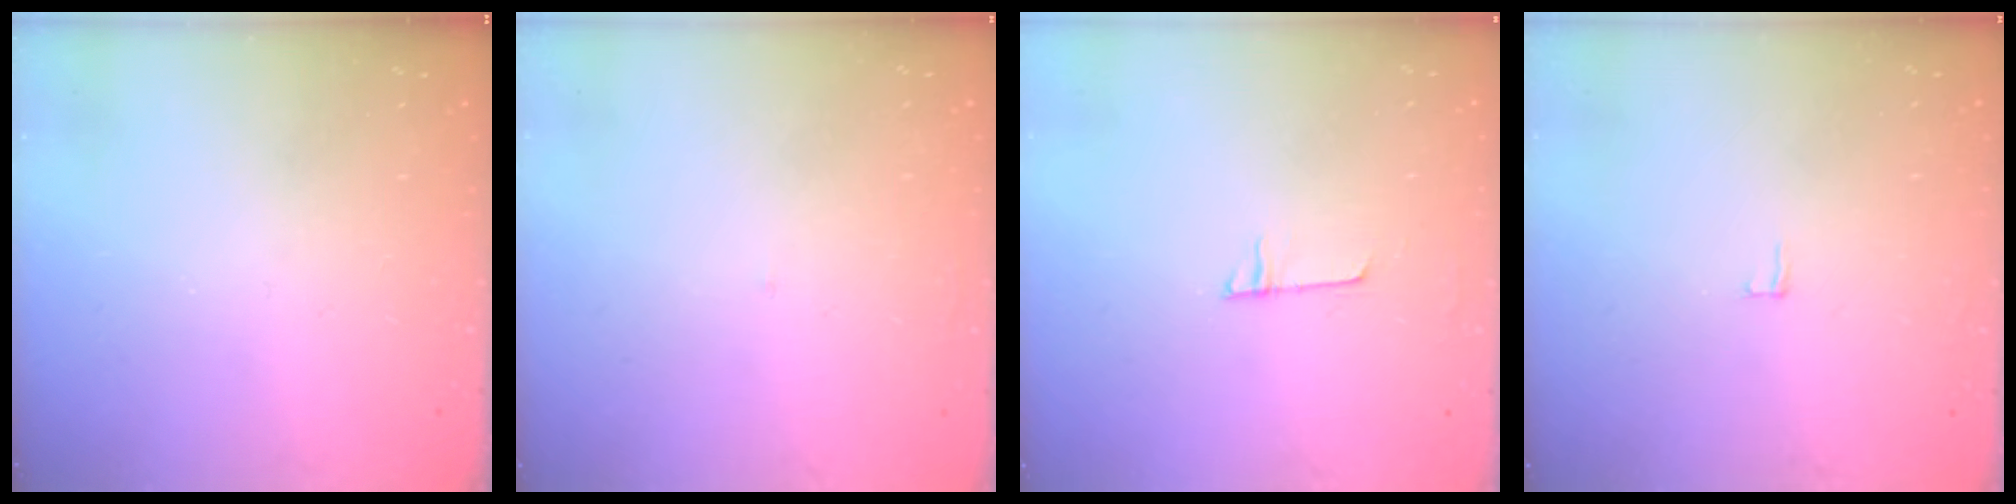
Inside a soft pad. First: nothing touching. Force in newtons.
{"total": 1.7, "press": 1.6, "slide": 0.1}
{"total": 4.4, "press": 4.4, "slide": 0.5}
{"total": 2.0, "press": 2.0, "slide": 0.2}